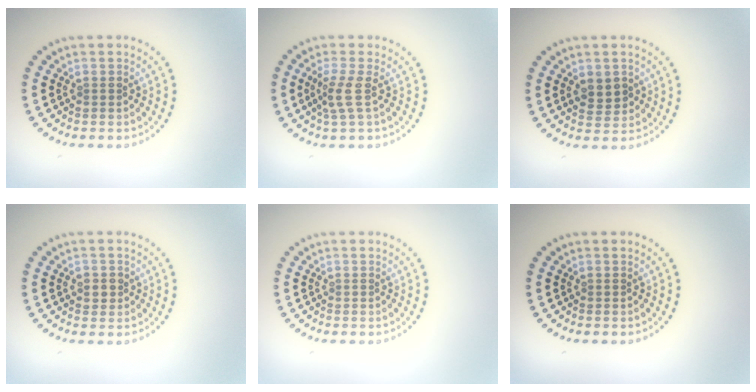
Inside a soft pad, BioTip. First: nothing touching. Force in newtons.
{"total": 2.2, "press": 1.5, "slide": 1.5}
{"total": 2.4, "press": 2.4, "slide": 0.6}
{"total": 1.2, "press": 1.1, "slide": 0.5}
{"total": 0.0}
{"total": 0.0}